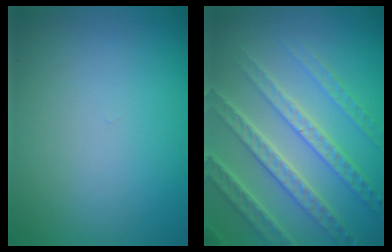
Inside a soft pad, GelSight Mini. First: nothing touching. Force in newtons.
{"total": 6.7, "press": 5.2, "slide": 4.2}